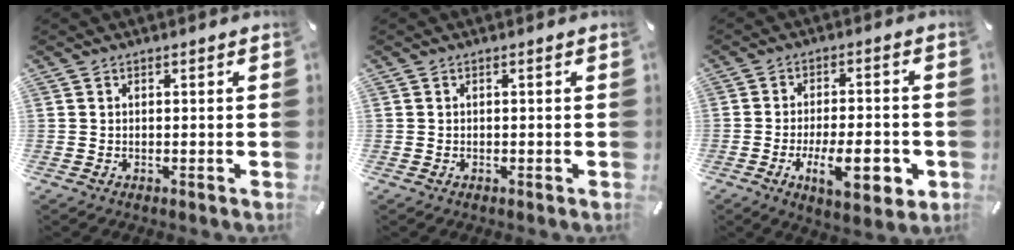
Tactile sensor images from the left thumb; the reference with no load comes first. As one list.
[{"total": 0.0}, {"total": 13.7, "force": [-3.9, 5.2, 12.0], "torque": [-0.184, -0.001, -0.058]}]